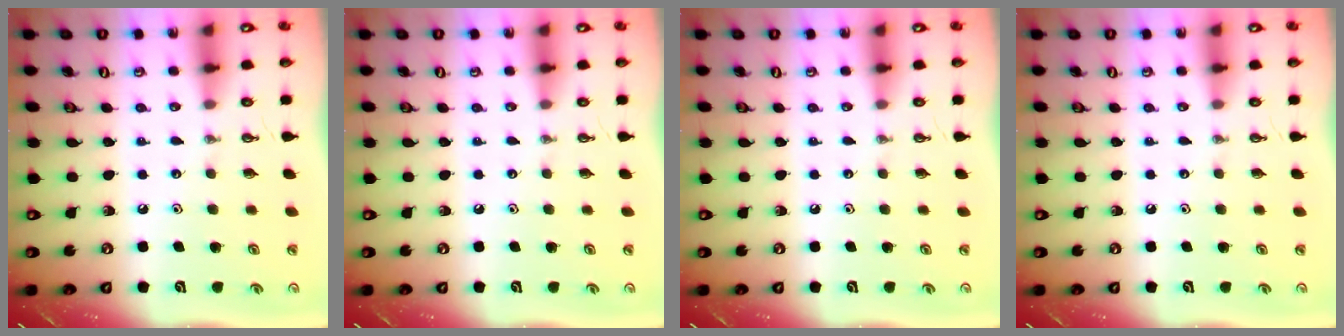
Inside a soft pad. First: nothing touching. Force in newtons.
{"total": 0.0}
{"total": 0.0}
{"total": 0.0}